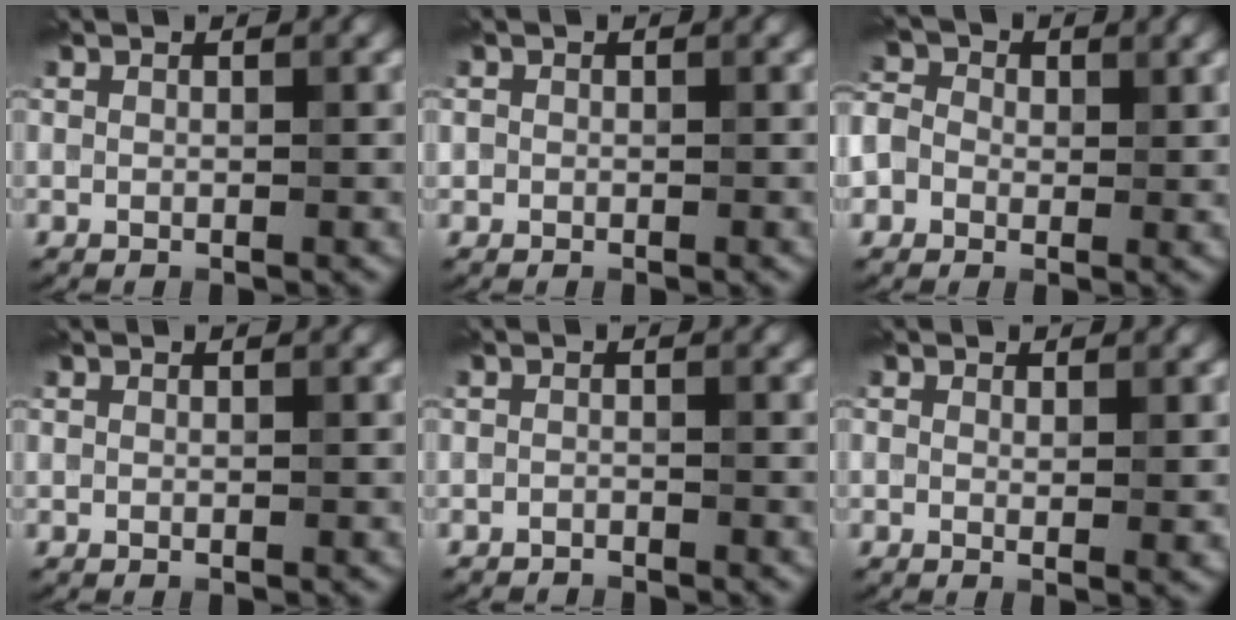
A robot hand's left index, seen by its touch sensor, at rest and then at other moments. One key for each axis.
{"total": 0.9, "fx": 0.2, "fy": 0.9, "fz": 0.2, "tx": 0.004, "ty": 0.006, "tz": -0.003}
{"total": 4.3, "fx": 0.1, "fy": 3.7, "fz": 2.1, "tx": -0.043, "ty": 0.023, "tz": -0.022}
{"total": 0.0}
{"total": 1.3, "fx": -1.3, "fy": 0.0, "fz": 0.0, "tx": 0.000, "ty": 0.001, "tz": -0.024}
{"total": 1.3, "fx": 0.3, "fy": 0.6, "fz": 1.1, "tx": -0.016, "ty": 0.000, "tz": 0.007}